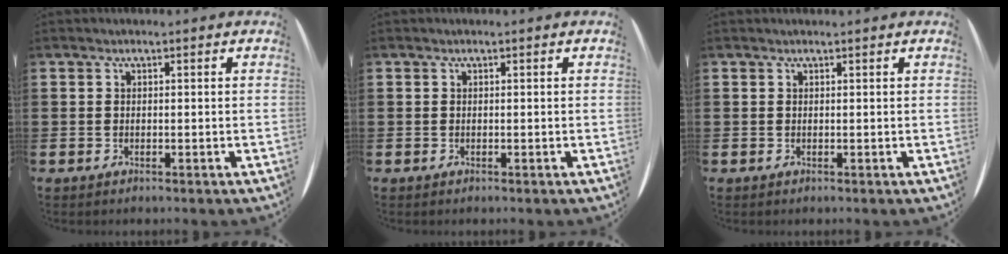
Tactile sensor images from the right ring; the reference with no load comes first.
{"total": 0.0}
{"total": 0.0}